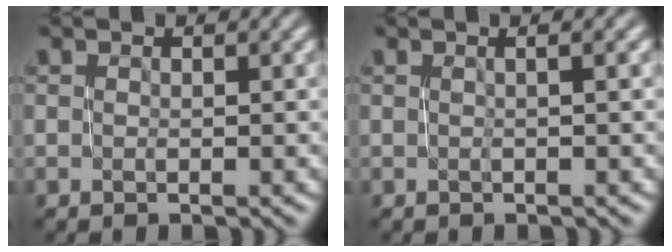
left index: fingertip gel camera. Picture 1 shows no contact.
{"total": 1.8, "force": [0.3, 0.6, 1.7], "torque": [-0.017, 0.006, -0.003]}